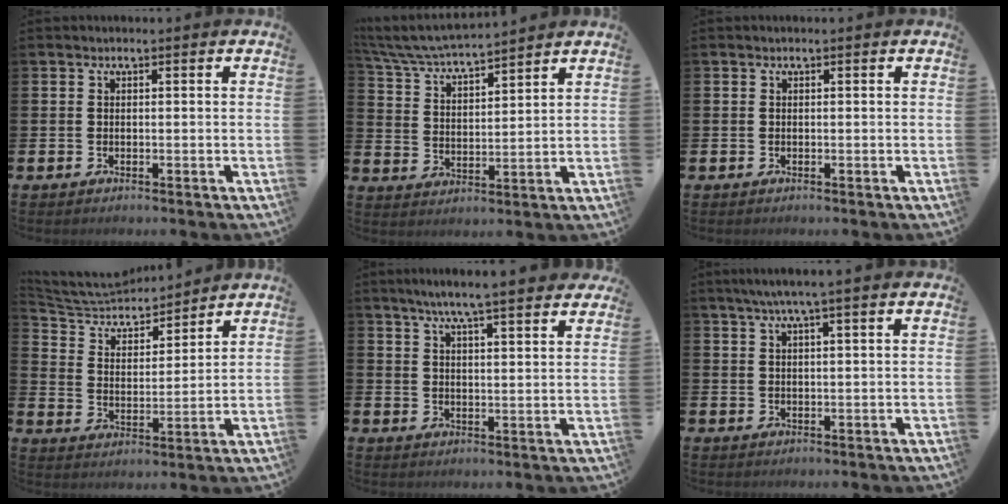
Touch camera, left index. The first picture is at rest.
{"total": 5.9, "force": [5.7, 0.5, 1.4], "torque": [-0.050, -0.041, 0.097]}
{"total": 0.0}
{"total": 6.9, "force": [6.6, 1.7, 1.3], "torque": [-0.060, -0.050, 0.111]}
{"total": 6.4, "force": [5.9, -0.1, 2.4], "torque": [-0.061, -0.026, 0.104]}
{"total": 3.8, "force": [2.9, -0.3, 2.4], "torque": [-0.059, 0.000, 0.053]}